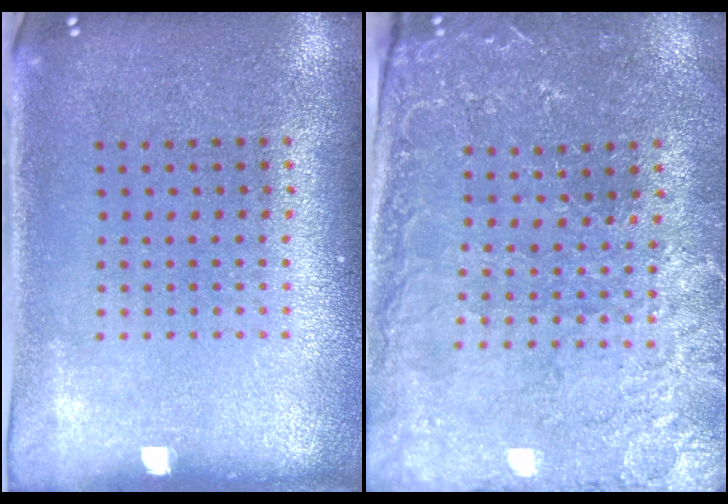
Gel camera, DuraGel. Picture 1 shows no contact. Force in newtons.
{"total": 1.0, "press": 0.9, "slide": 0.3}